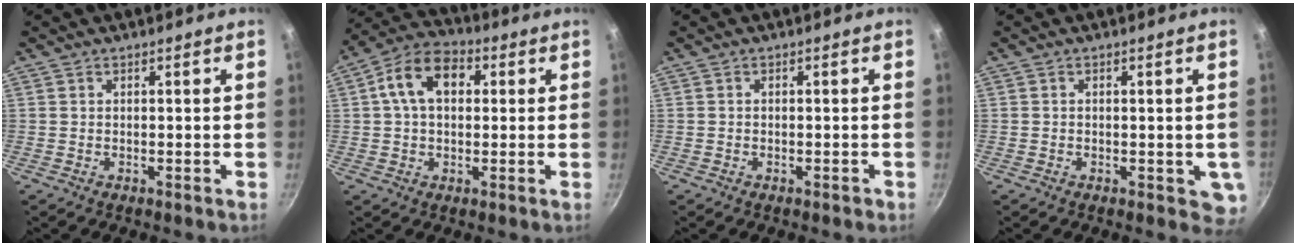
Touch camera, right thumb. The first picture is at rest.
{"total": 11.0, "force": [2.3, 7.3, 7.9], "torque": [-0.112, 0.023, 0.021]}
{"total": 0.8, "force": [-0.5, 0.4, 0.4], "torque": [-0.005, 0.006, -0.005]}
{"total": 4.2, "force": [-0.7, 2.5, 3.3], "torque": [-0.028, -0.006, -0.009]}